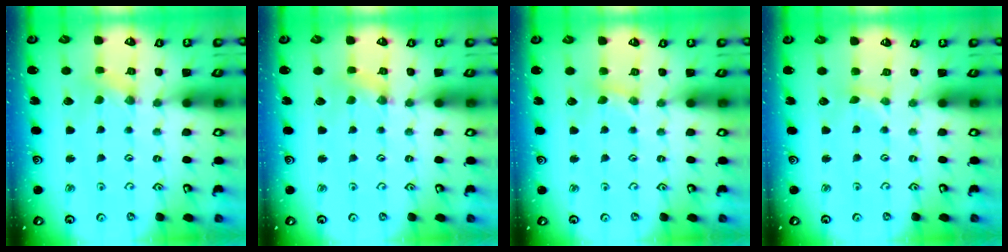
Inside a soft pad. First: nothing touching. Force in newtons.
{"total": 1.1, "press": 1.1, "slide": 0.2}
{"total": 1.6, "press": 1.6, "slide": 0.4}
{"total": 1.3, "press": 1.2, "slide": 0.2}